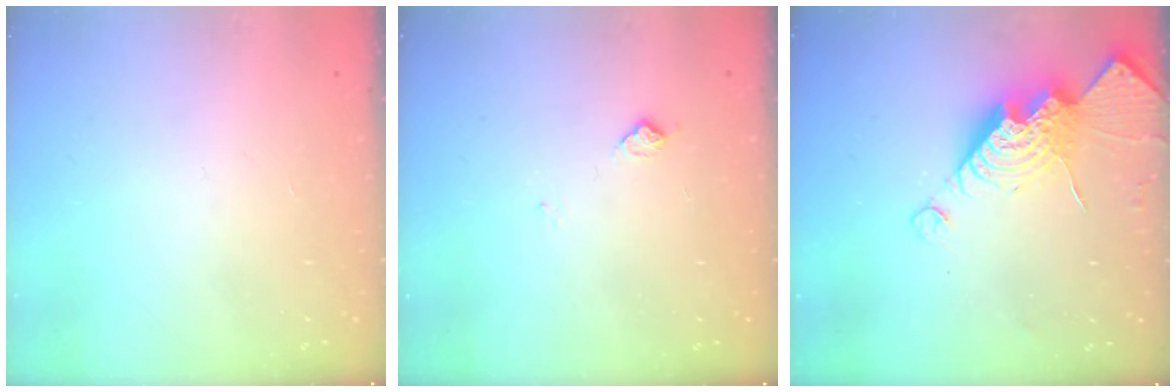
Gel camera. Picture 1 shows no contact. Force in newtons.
{"total": 5.6, "press": 5.5, "slide": 0.8}
{"total": 14.6, "press": 14.6, "slide": 1.1}